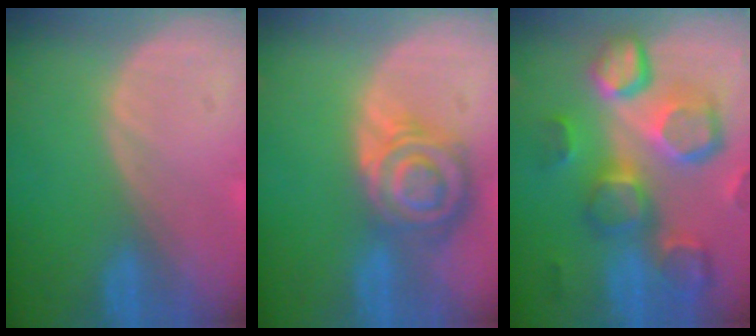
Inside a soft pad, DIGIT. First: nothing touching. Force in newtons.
{"total": 8.4, "press": 7.3, "slide": 4.2}
{"total": 13.2, "press": 11.5, "slide": 6.5}